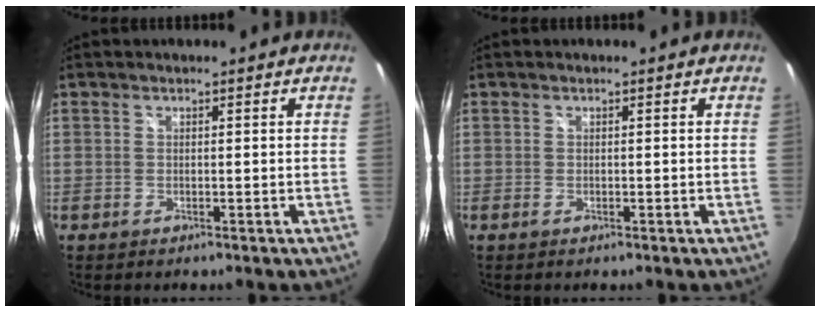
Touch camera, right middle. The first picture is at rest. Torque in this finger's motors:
{"motor_torque": [0.35, 0.36, 0.03, 0.01]}